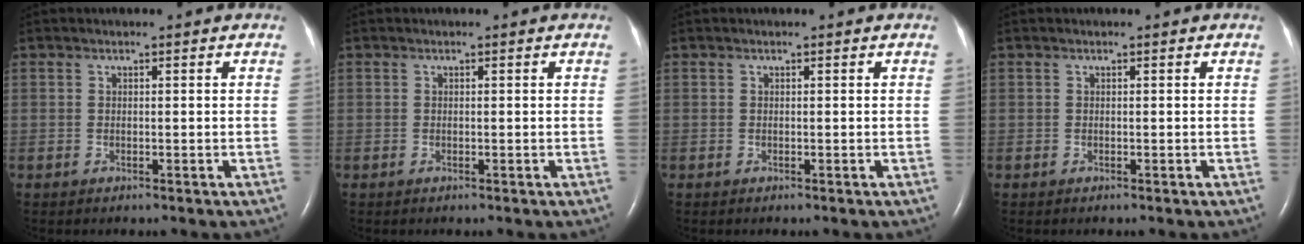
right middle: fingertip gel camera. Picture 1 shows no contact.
{"total": 0.0}
{"total": 0.0}
{"total": 0.0}